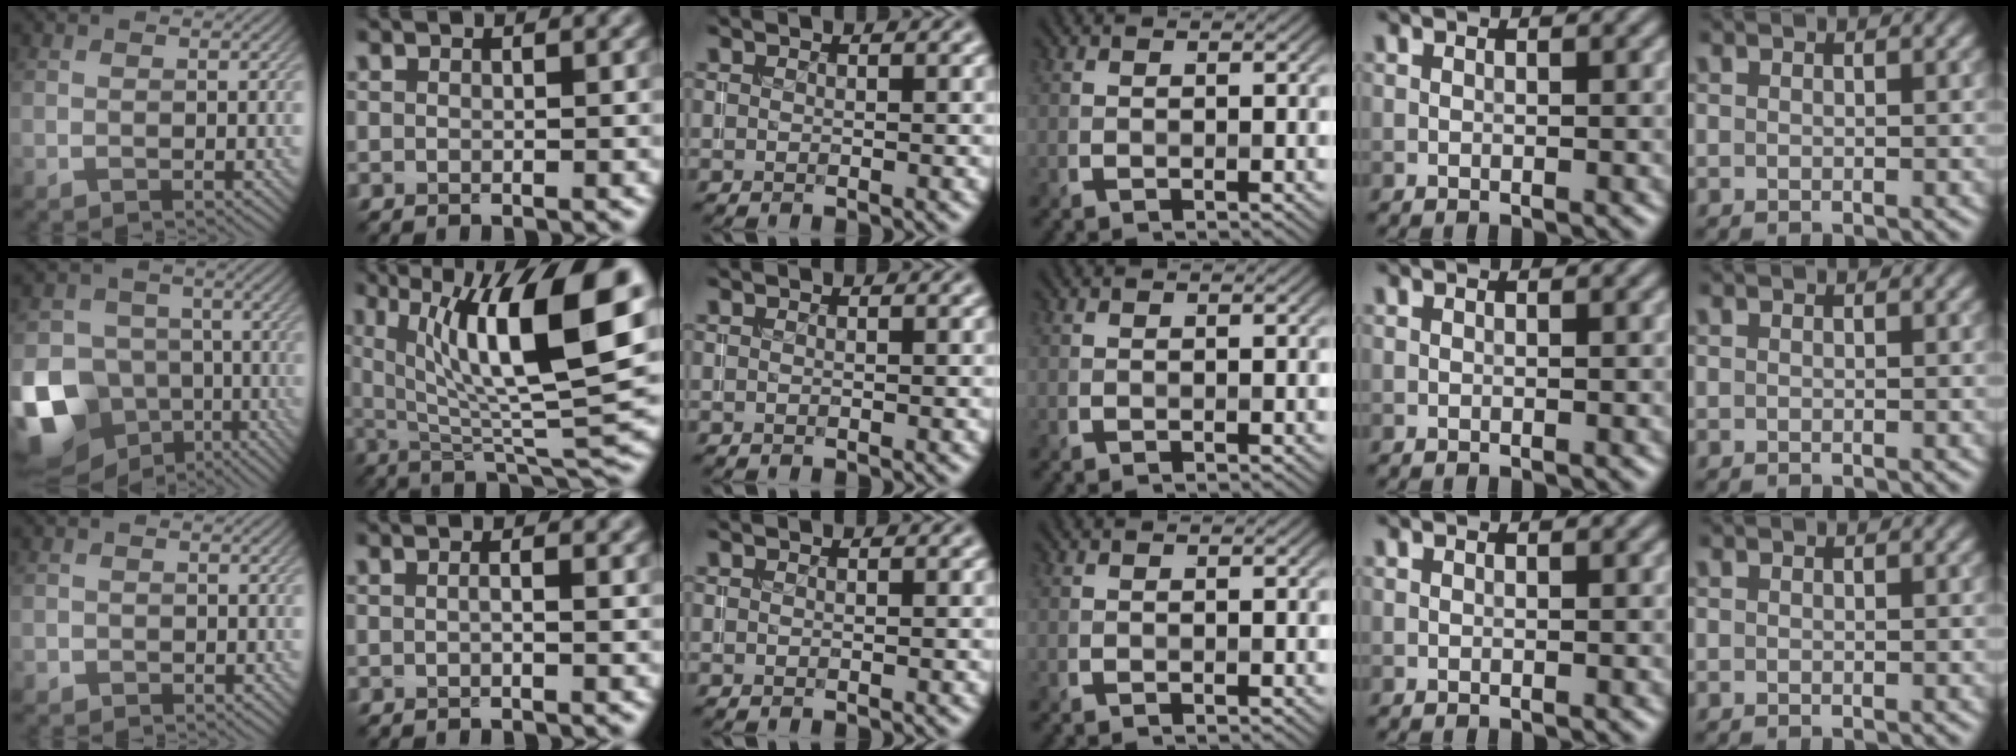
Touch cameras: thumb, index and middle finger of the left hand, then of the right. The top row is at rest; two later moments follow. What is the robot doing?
{"motion": "insert", "object": "coin"}